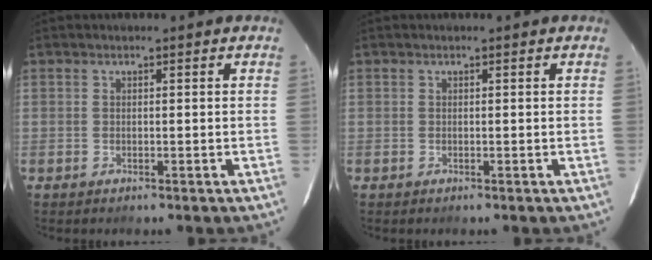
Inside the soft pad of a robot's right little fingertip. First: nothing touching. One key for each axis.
{"total": 0.0}